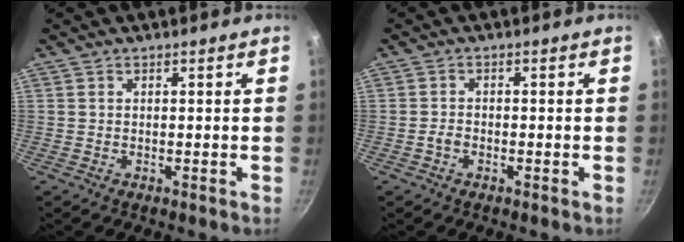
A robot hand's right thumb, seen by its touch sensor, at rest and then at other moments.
{"total": 1.5, "force": [-0.8, 0.9, 0.9], "torque": [-0.021, 0.010, -0.019]}